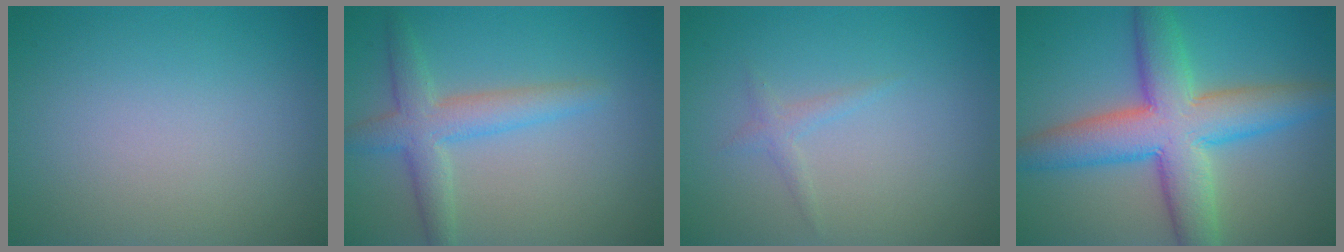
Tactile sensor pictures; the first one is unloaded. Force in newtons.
{"total": 3.9, "press": 3.9, "slide": 0.3}
{"total": 1.0, "press": 1.0, "slide": 0.1}
{"total": 9.1, "press": 9.1, "slide": 0.7}